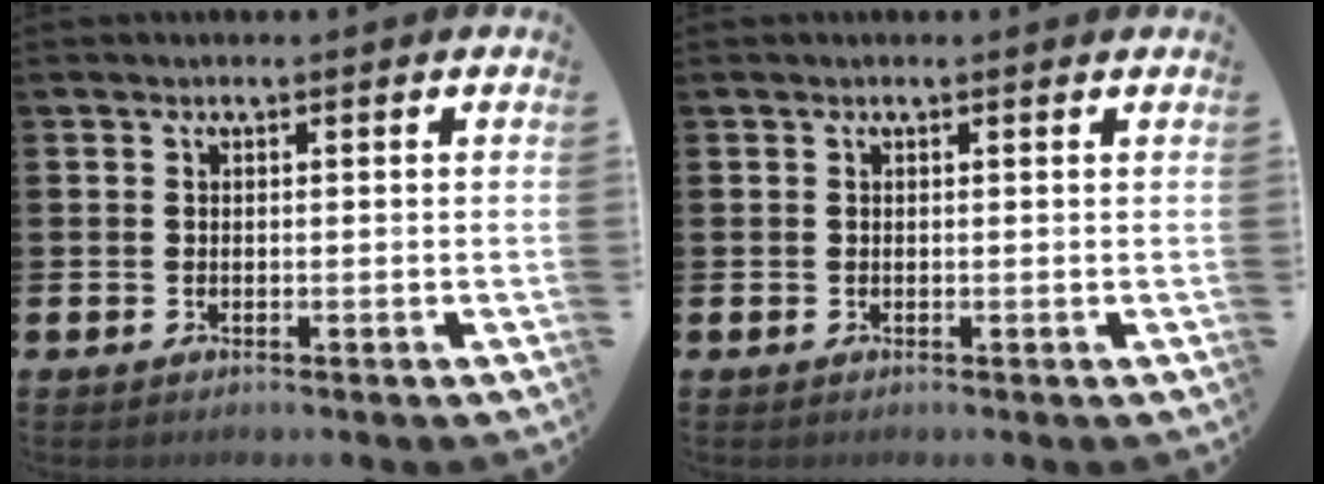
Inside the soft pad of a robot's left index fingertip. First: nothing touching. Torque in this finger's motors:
{"motor_torque": [0.30, 0.01, -0.12, -0.01]}